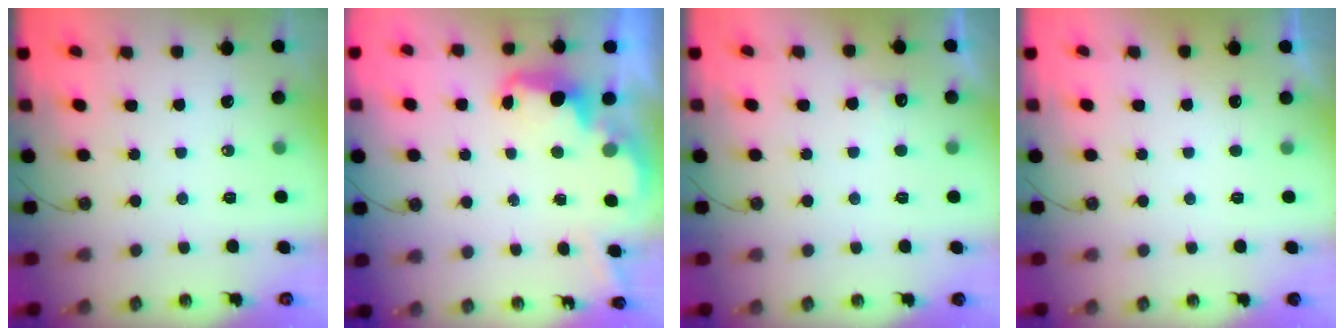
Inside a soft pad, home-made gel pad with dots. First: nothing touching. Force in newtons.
{"total": 2.6, "press": 2.6, "slide": 0.5}
{"total": 6.0, "press": 5.8, "slide": 1.4}
{"total": 0.0}